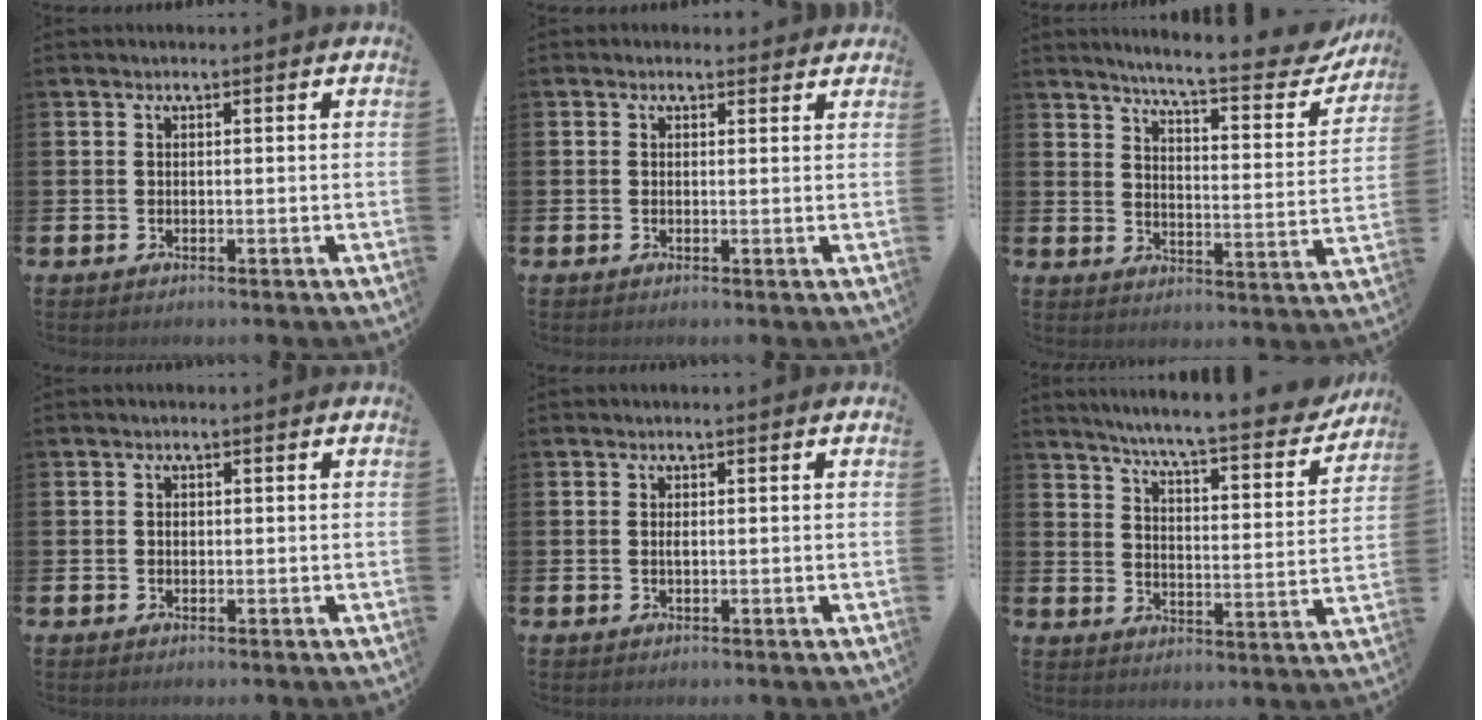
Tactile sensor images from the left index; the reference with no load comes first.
{"total": 0.7, "force": [0.5, 0.5, 0.2], "torque": [0.004, 0.004, 0.006]}
{"total": 7.2, "force": [6.6, 0.6, 2.9], "torque": [-0.067, -0.053, 0.107]}
{"total": 0.7, "force": [0.0, 0.6, 0.4], "torque": [0.006, -0.001, -0.003]}
{"total": 0.7, "force": [0.1, 0.2, 0.6], "torque": [-0.007, -0.003, 0.001]}
{"total": 7.1, "force": [6.6, 0.0, 2.7], "torque": [-0.063, -0.058, 0.104]}